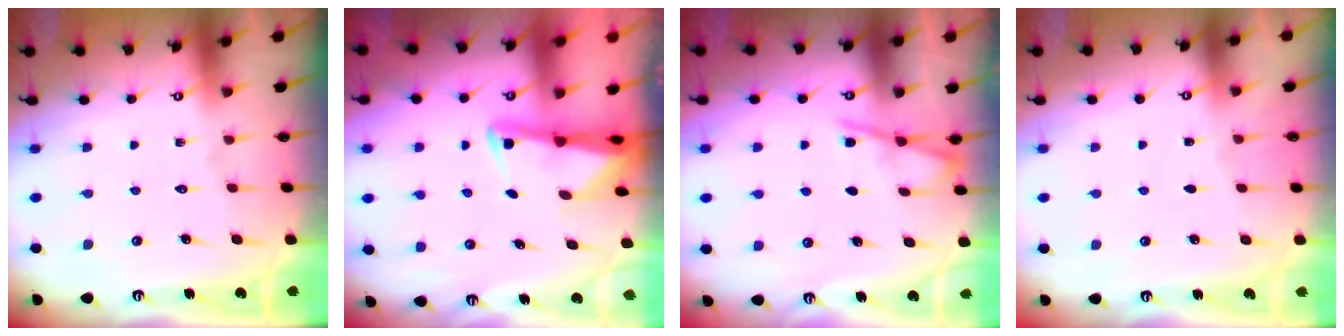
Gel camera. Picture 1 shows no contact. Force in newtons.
{"total": 2.3, "press": 2.3, "slide": 0.4}
{"total": 5.2, "press": 5.2, "slide": 0.6}
{"total": 2.4, "press": 2.4, "slide": 0.4}